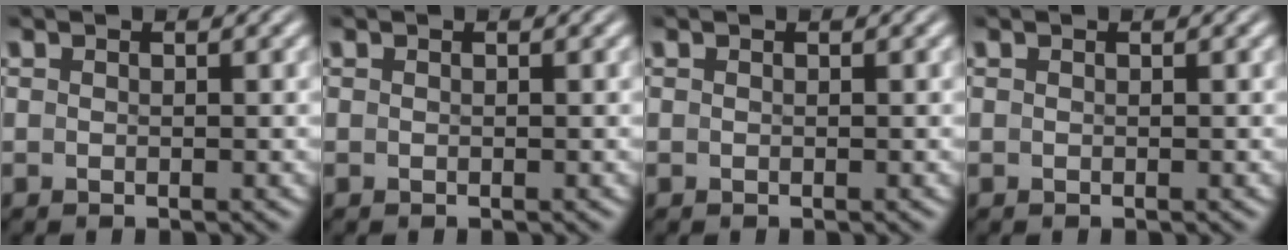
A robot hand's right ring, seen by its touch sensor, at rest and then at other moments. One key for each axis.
{"total": 0.0}
{"total": 0.0}
{"total": 0.0}